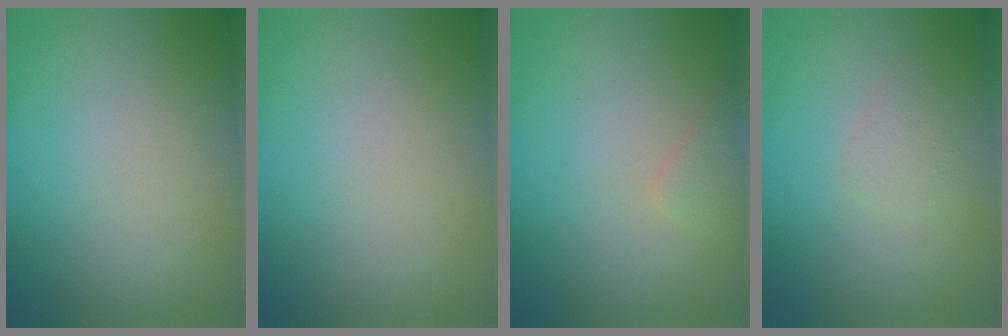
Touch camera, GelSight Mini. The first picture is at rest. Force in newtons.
{"total": 0.0}
{"total": 1.3, "press": 1.3, "slide": 0.1}
{"total": 1.1, "press": 1.1, "slide": 0.1}